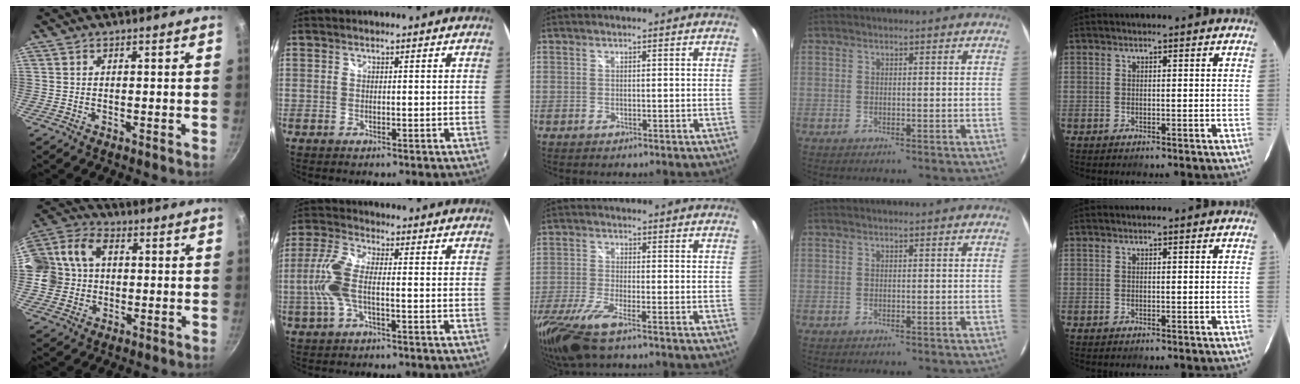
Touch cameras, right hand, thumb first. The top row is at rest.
{"thumb": {"total": 13.9, "force": [1.2, 11.4, 7.9], "torque": [-0.141, 0.030, 0.010]}, "index": {"total": 8.7, "force": [-1.3, 2.9, 8.0], "torque": [-0.185, 0.005, -0.028]}, "middle": {"total": 11.7, "force": [-8.0, 2.8, 8.0], "torque": [-0.188, -0.046, -0.154]}}